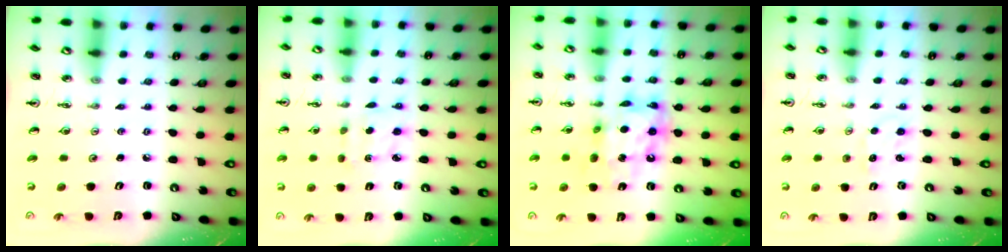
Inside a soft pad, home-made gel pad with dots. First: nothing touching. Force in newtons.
{"total": 2.0, "press": 2.0, "slide": 0.2}
{"total": 13.0, "press": 13.0, "slide": 1.2}
{"total": 2.3, "press": 2.3, "slide": 0.2}